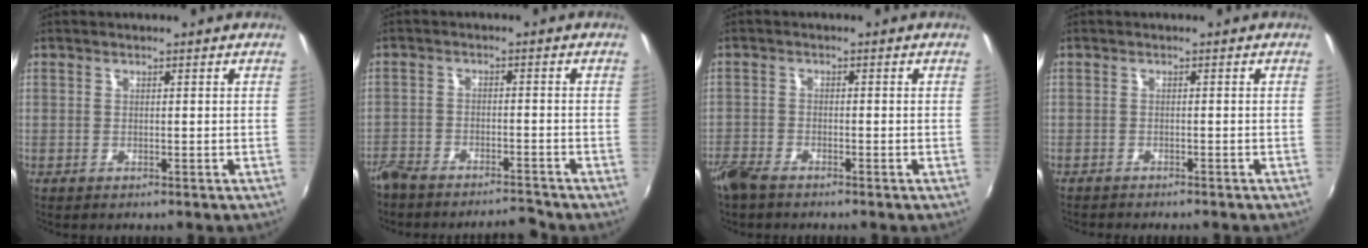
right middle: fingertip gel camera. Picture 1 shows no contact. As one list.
[{"total": 8.0, "force": [-7.5, 1.7, 2.1], "torque": [-0.065, 0.004, -0.123]}, {"total": 5.0, "force": [-4.2, 1.5, 2.2], "torque": [-0.061, -0.018, -0.086]}, {"total": 3.0, "force": [-2.8, 0.5, 0.9], "torque": [-0.028, -0.013, -0.045]}]